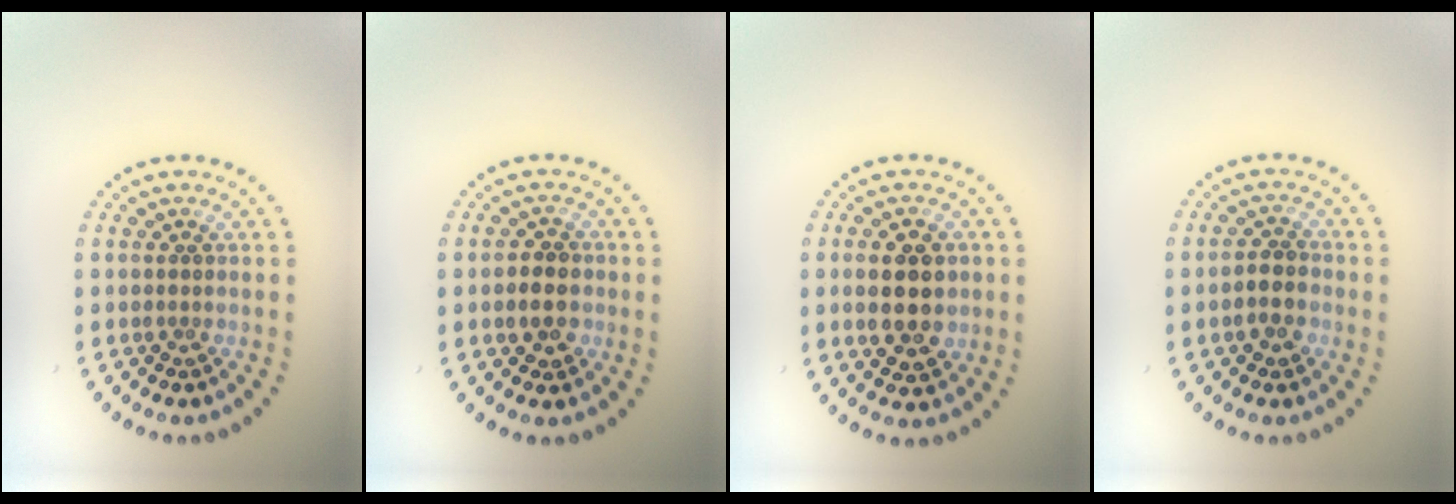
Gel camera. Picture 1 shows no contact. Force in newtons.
{"total": 2.8, "press": 2.7, "slide": 0.6}
{"total": 5.0, "press": 5.0, "slide": 0.2}
{"total": 2.5, "press": 2.4, "slide": 0.4}